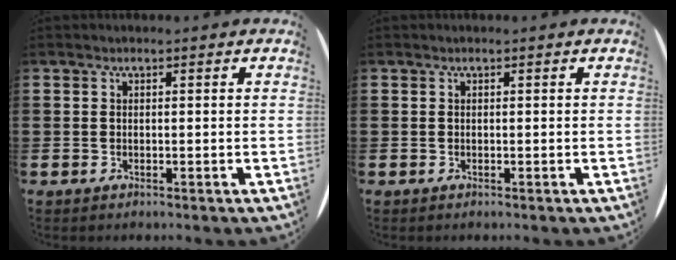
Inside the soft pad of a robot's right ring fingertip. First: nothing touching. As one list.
[{"total": 0.0}]